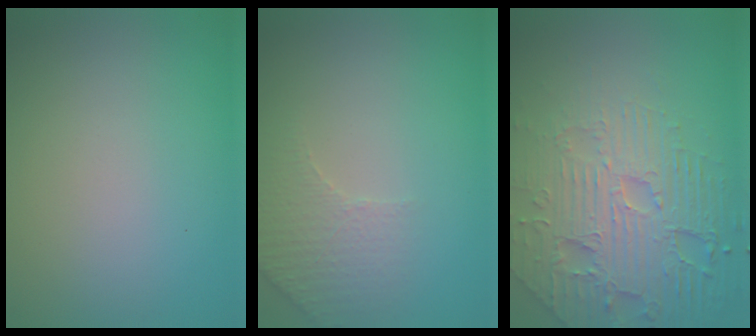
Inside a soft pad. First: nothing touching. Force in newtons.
{"total": 2.8, "press": 2.7, "slide": 0.8}
{"total": 8.3, "press": 6.1, "slide": 5.7}